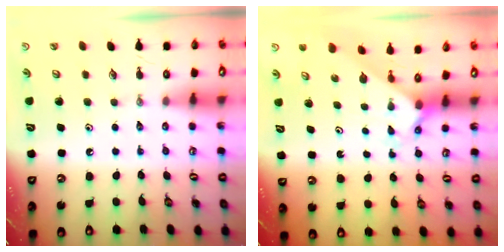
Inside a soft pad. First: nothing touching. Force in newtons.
{"total": 2.1, "press": 2.1, "slide": 0.2}